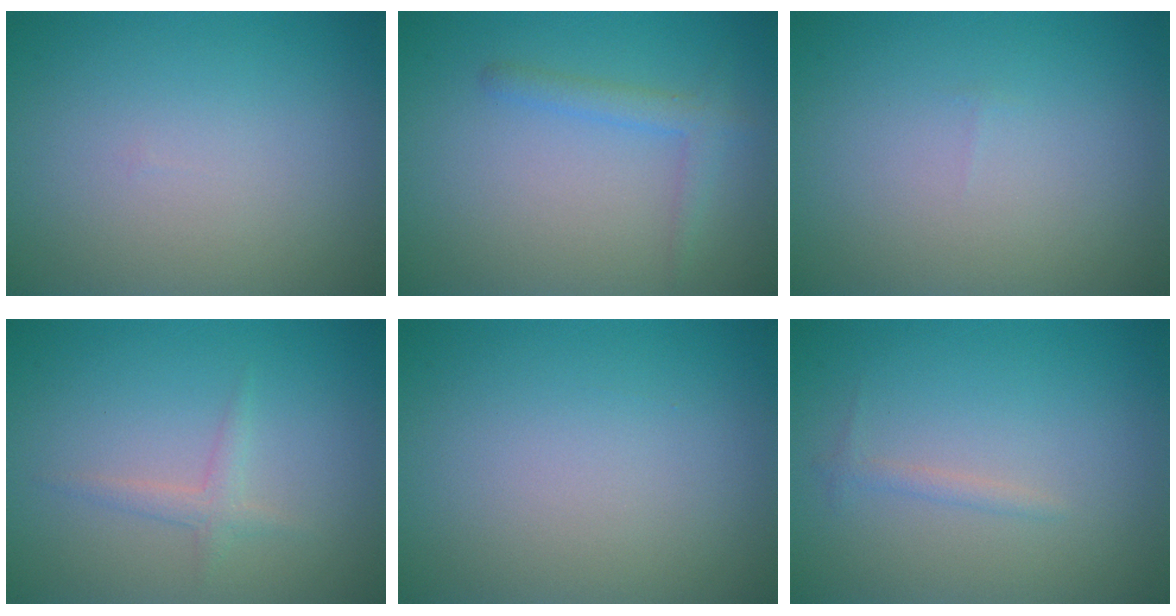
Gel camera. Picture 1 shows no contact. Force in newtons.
{"total": 1.9, "press": 1.9, "slide": 0.1}
{"total": 0.0}
{"total": 1.3, "press": 1.3, "slide": 0.0}
{"total": 0.0}
{"total": 0.8, "press": 0.8, "slide": 0.0}